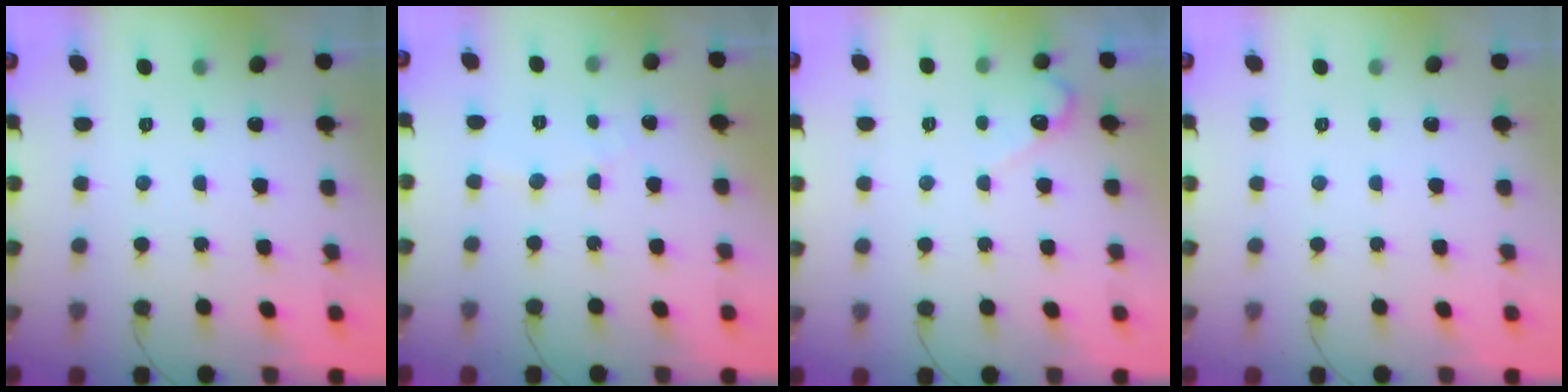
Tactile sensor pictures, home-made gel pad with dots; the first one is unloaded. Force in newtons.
{"total": 3.0, "press": 2.9, "slide": 0.2}
{"total": 3.0, "press": 3.0, "slide": 0.2}
{"total": 0.0}